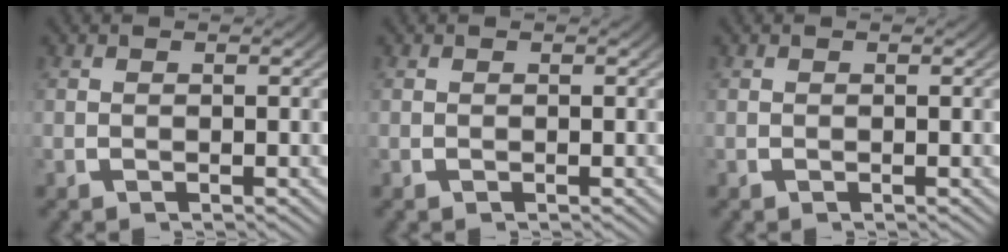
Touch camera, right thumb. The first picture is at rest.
{"total": 0.0}
{"total": 0.0}